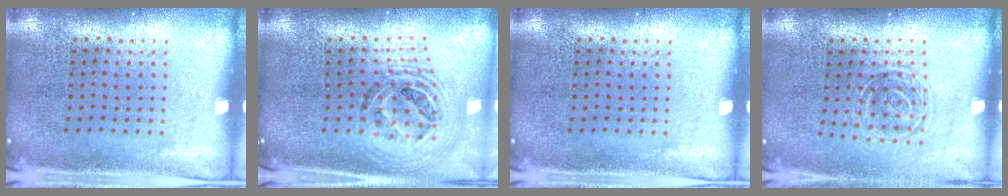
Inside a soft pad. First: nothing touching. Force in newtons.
{"total": 1.6, "press": 1.4, "slide": 0.8}
{"total": 0.0}
{"total": 1.3, "press": 1.0, "slide": 0.8}